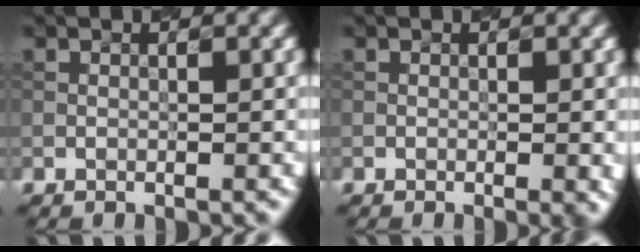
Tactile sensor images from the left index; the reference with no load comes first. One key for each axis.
{"total": 1.6, "fx": -0.4, "fy": 0.4, "fz": 1.5, "tx": -0.011, "ty": 0.010, "tz": 0.000}